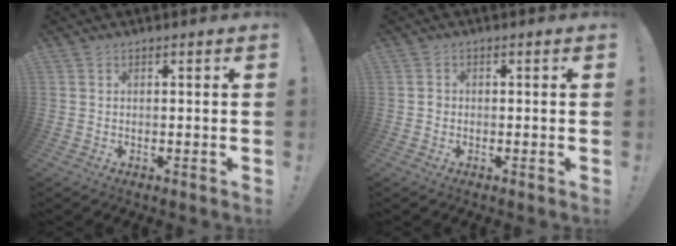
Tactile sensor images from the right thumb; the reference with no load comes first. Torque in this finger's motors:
{"motor_torque": [0.26, 0.24, 0.26, -0.40, 0.01]}